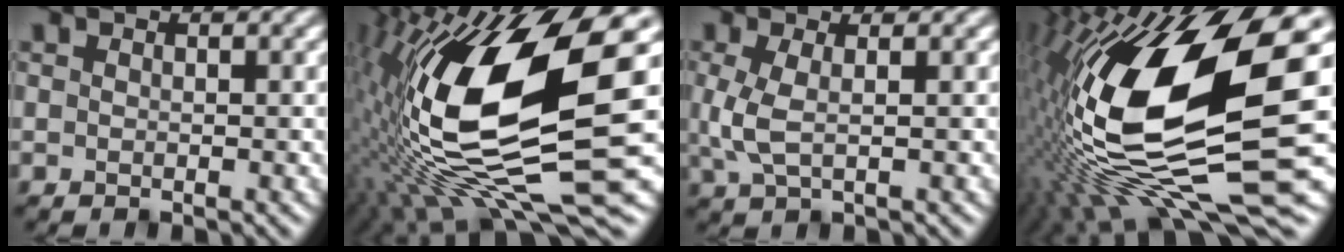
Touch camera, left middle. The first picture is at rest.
{"total": 17.5, "force": [2.6, 5.9, 16.2], "torque": [-0.323, -0.006, 0.051]}
{"total": 2.7, "force": [0.2, 1.0, 2.5], "torque": [-0.064, -0.002, 0.004]}
{"total": 17.8, "force": [0.3, 6.1, 16.7], "torque": [-0.308, 0.006, -0.003]}